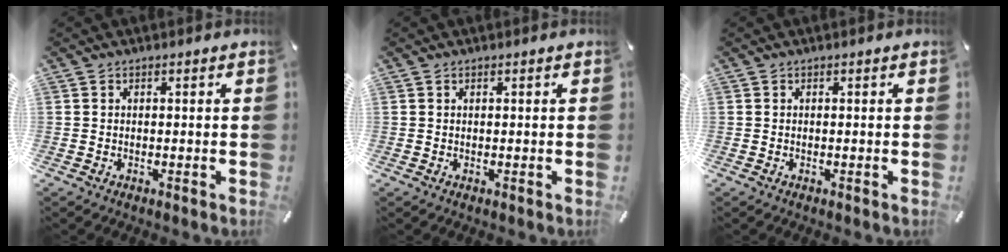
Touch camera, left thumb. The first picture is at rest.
{"total": 0.0}
{"total": 0.0}